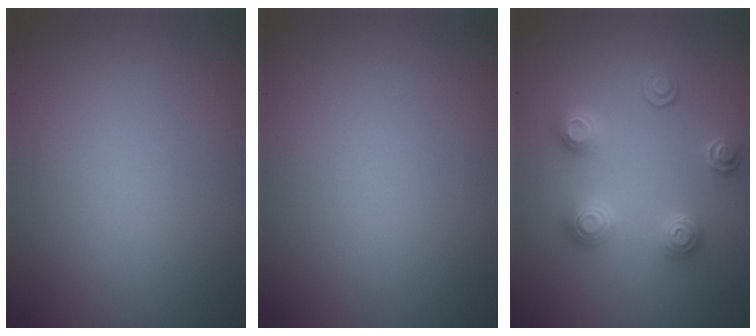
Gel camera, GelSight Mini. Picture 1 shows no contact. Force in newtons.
{"total": 0.0}
{"total": 3.0, "press": 3.0, "slide": 0.5}